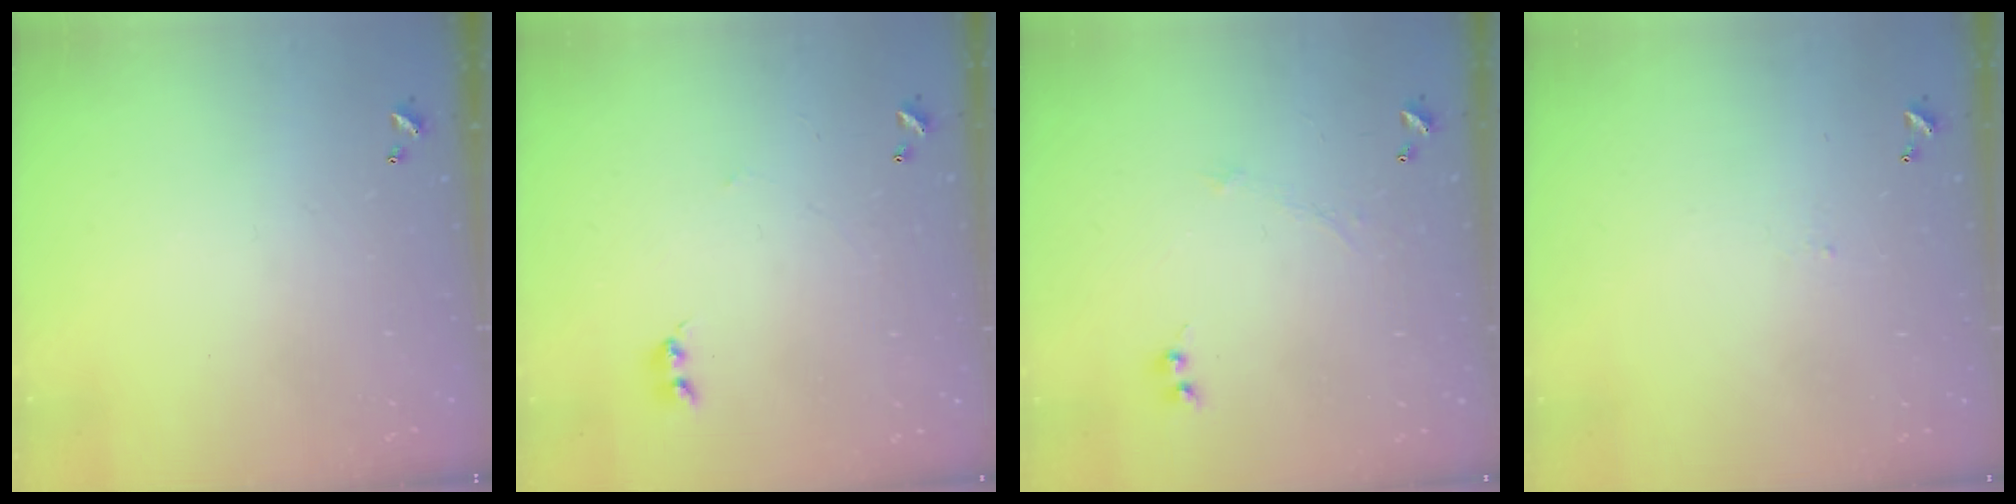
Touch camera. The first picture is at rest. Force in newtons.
{"total": 2.2, "press": 2.1, "slide": 0.5}
{"total": 0.0}
{"total": 2.1, "press": 2.1, "slide": 0.2}